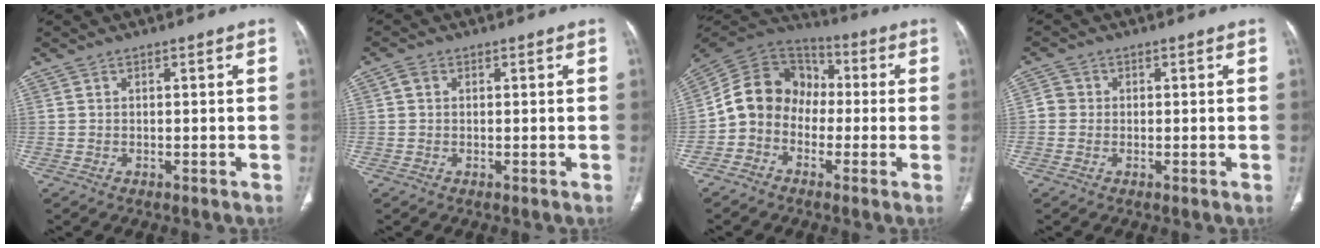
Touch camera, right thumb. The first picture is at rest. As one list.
[{"total": 1.6, "force": [0.3, 1.3, 0.8], "torque": [-0.016, 0.006, 0.006]}, {"total": 12.1, "force": [-2.0, 10.3, 6.1], "torque": [-0.086, 0.049, -0.055]}, {"total": 2.4, "force": [-0.2, 2.2, 0.7], "torque": [0.000, 0.006, -0.009]}]